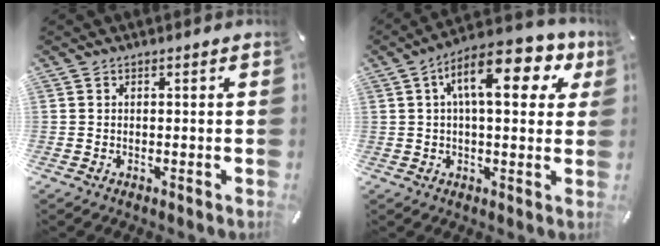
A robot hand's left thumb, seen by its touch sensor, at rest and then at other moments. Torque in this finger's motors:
{"motor_torque": [0.68, 1.05, 1.45, -1.32, 0.50]}